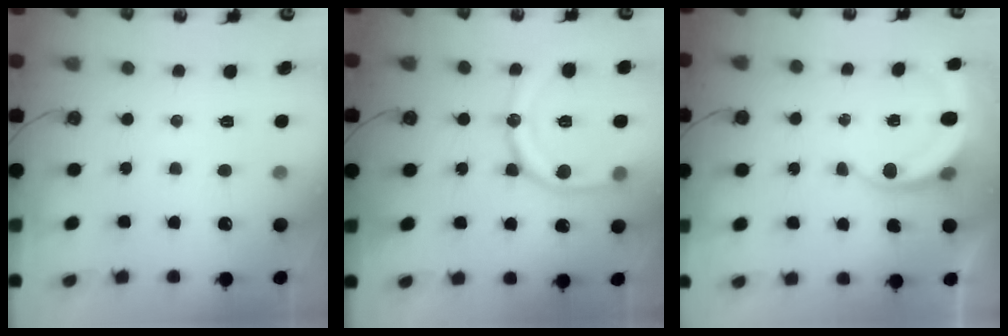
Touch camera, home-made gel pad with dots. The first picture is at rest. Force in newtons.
{"total": 16.7, "press": 16.6, "slide": 1.8}
{"total": 6.7, "press": 6.7, "slide": 0.8}